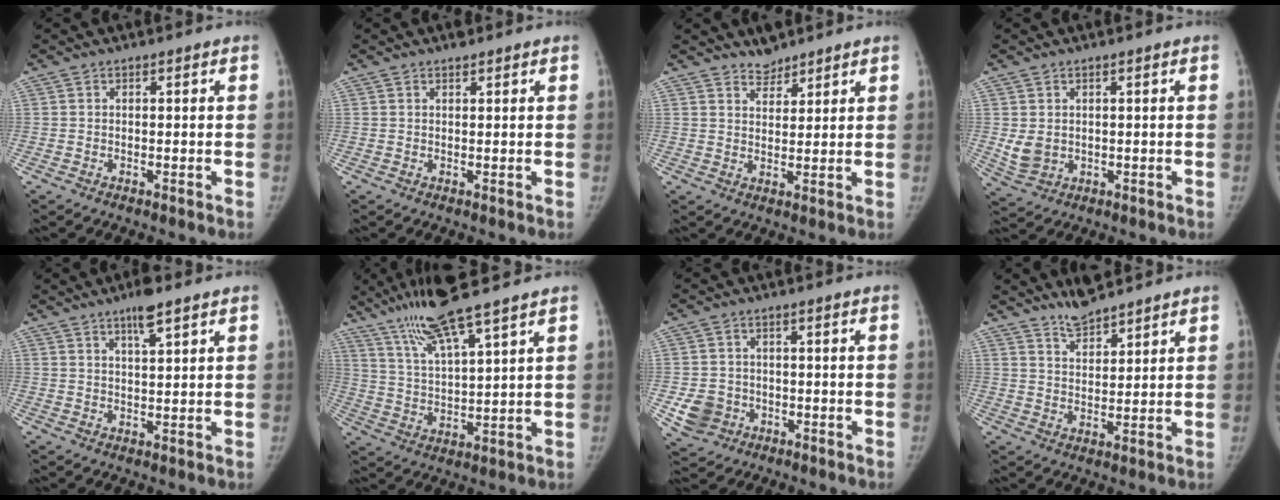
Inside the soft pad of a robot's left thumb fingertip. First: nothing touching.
{"total": 1.2, "force": [1.0, 0.4, 0.5], "torque": [-0.008, -0.006, 0.016]}
{"total": 3.9, "force": [3.5, 1.5, 0.8], "torque": [0.004, -0.025, 0.058]}
{"total": 4.3, "force": [0.7, 3.3, 2.6], "torque": [-0.049, -0.013, 0.028]}
{"total": 5.1, "force": [3.3, 1.0, 3.7], "torque": [-0.060, -0.015, 0.055]}
{"total": 13.2, "force": [9.9, 0.9, 8.8], "torque": [-0.163, -0.038, 0.189]}
{"total": 5.8, "force": [-1.6, 5.2, 1.9], "torque": [-0.023, 0.008, -0.021]}
{"total": 6.1, "force": [5.4, 1.4, 2.3], "torque": [-0.031, -0.031, 0.102]}